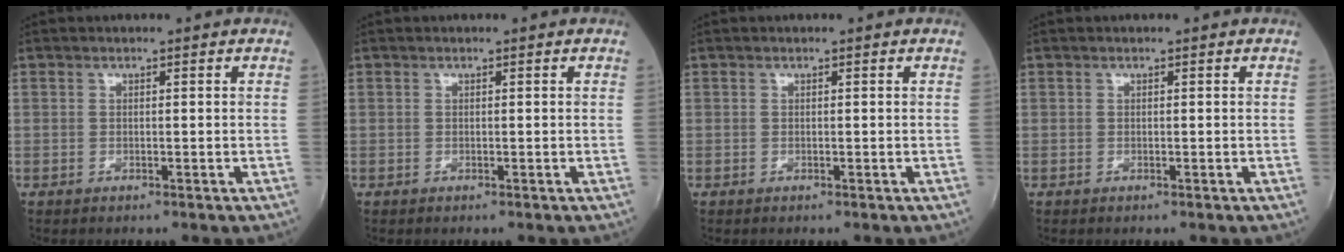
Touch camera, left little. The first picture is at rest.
{"total": 0.0}
{"total": 0.0}
{"total": 0.0}